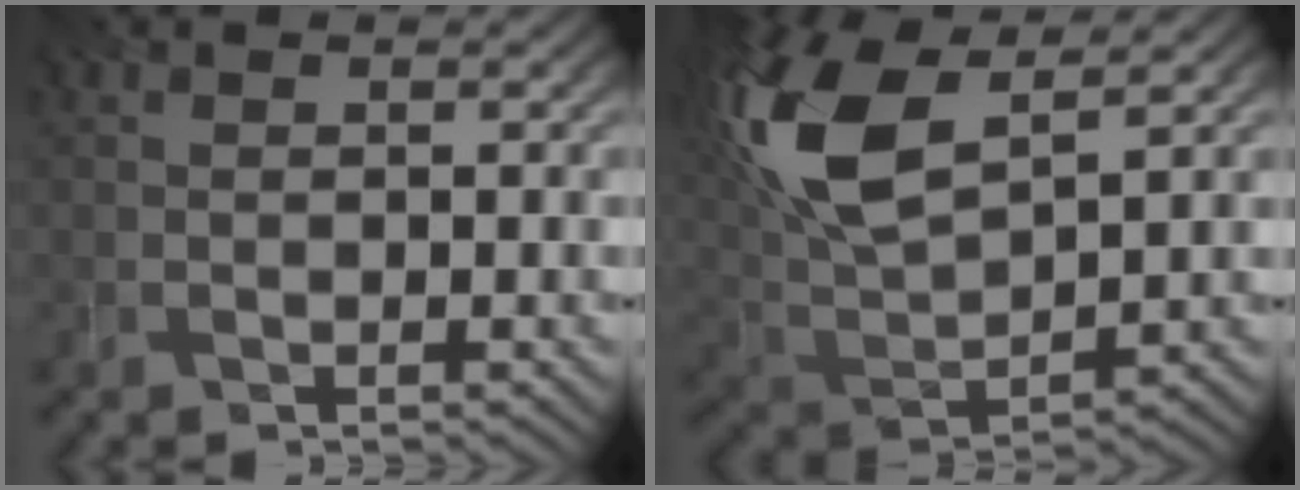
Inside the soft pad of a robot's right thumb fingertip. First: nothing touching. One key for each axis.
{"total": 13.7, "fx": 6.0, "fy": 6.0, "fz": 10.8, "tx": -0.271, "ty": 0.018, "tz": 0.123}